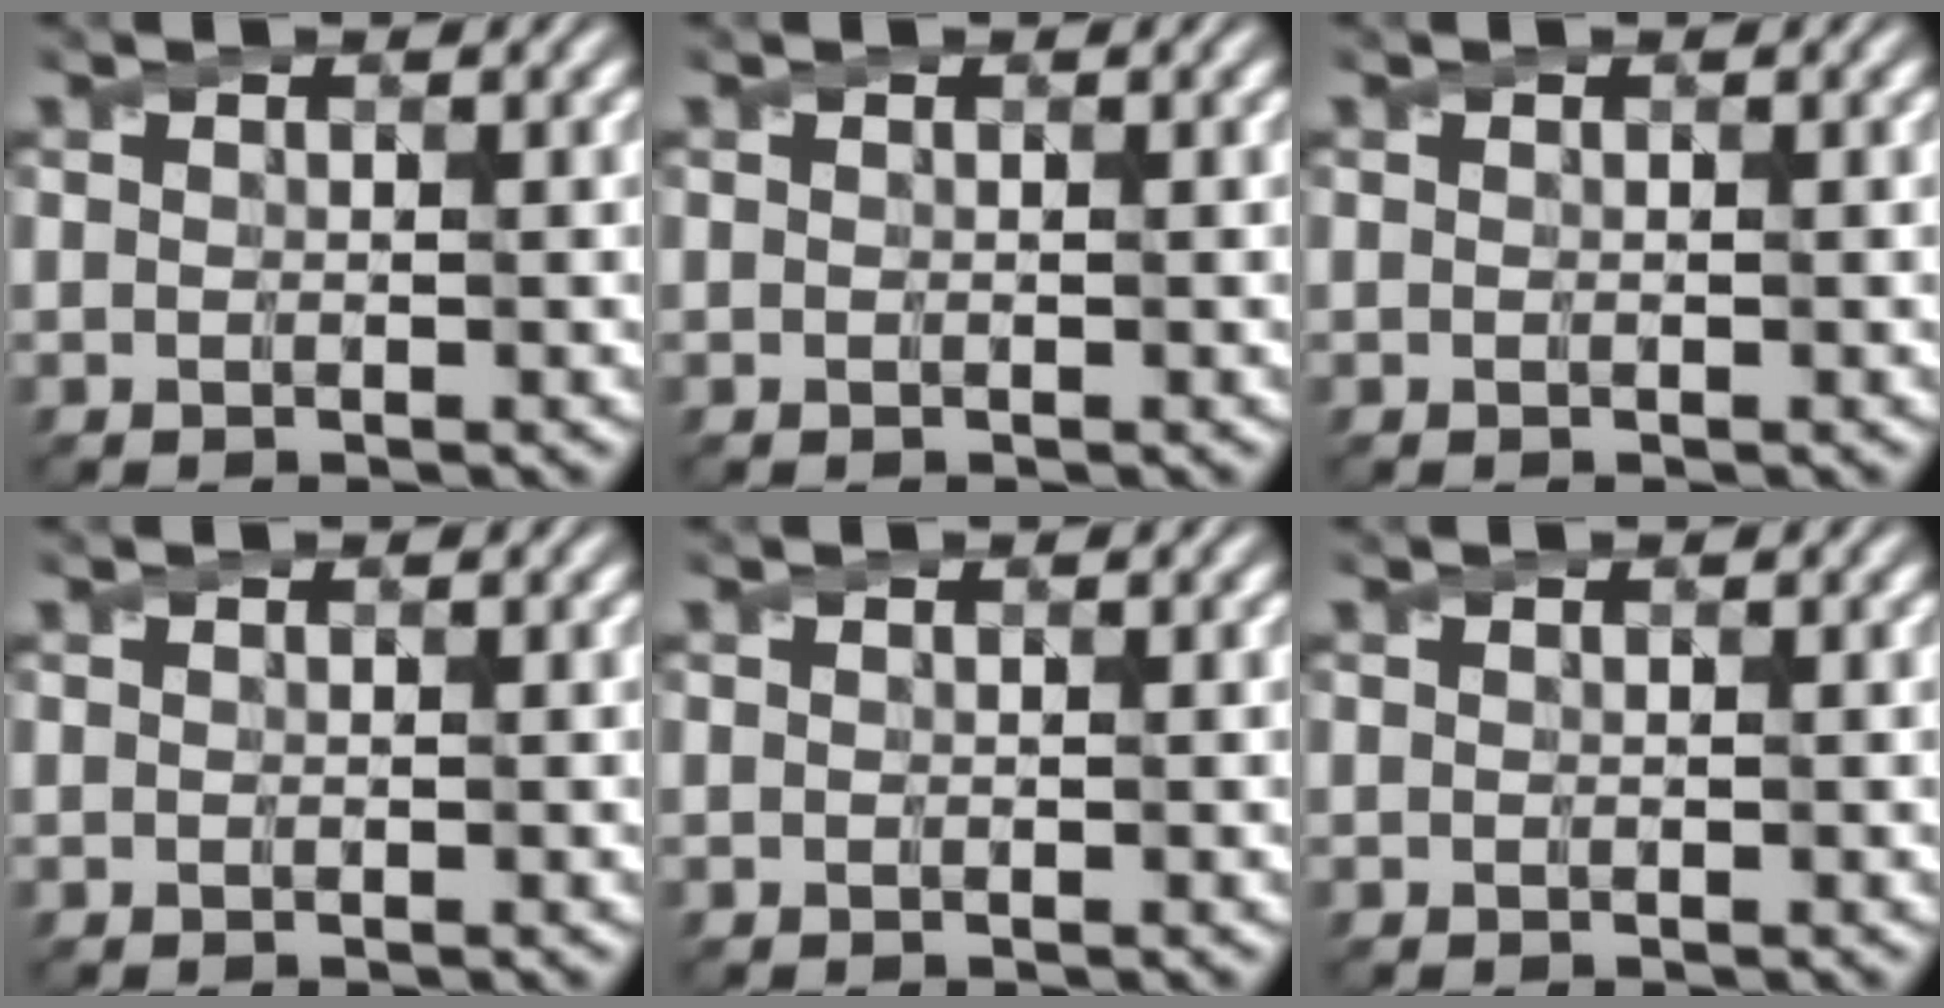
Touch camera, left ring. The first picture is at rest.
{"total": 0.0}
{"total": 0.0}
{"total": 0.0}
{"total": 0.0}
{"total": 0.0}